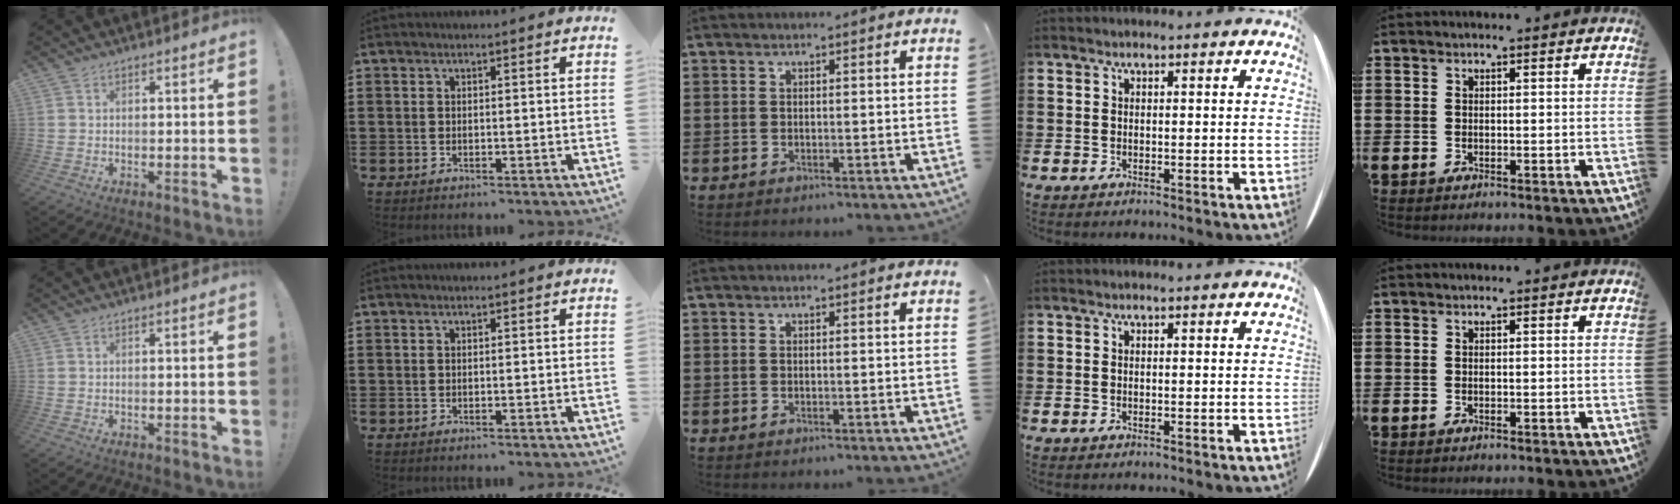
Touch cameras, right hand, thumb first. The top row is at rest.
{}